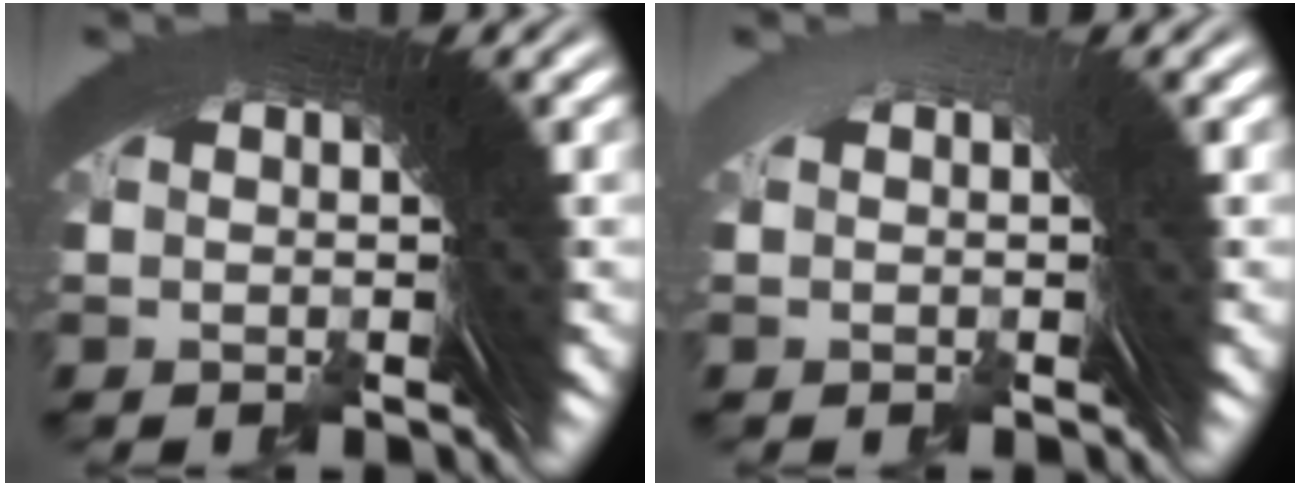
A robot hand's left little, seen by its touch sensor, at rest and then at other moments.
{"total": 0.9, "force": [-0.4, -0.8, -0.2], "torque": [0.009, 0.011, -0.009]}